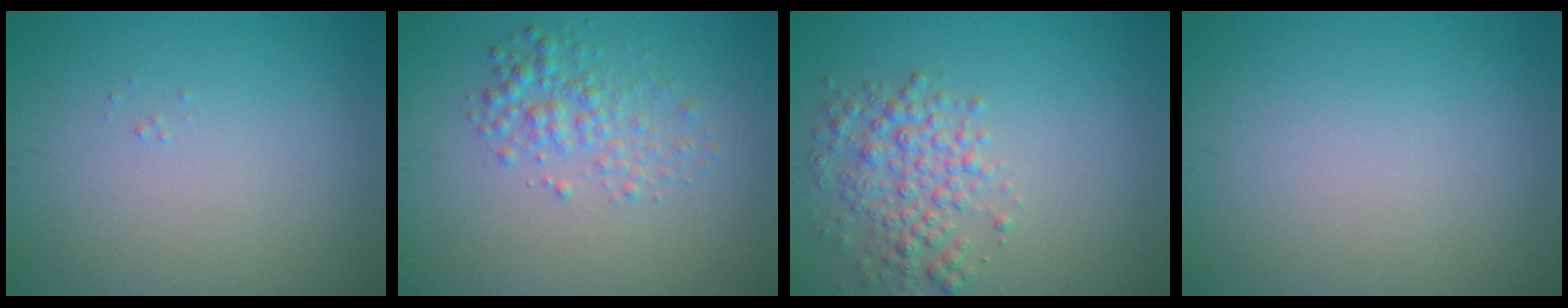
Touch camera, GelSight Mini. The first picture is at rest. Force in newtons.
{"total": 2.8, "press": 2.8, "slide": 0.0}
{"total": 3.7, "press": 3.7, "slide": 0.1}
{"total": 0.0}